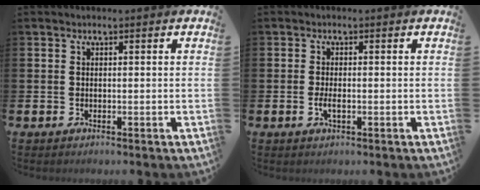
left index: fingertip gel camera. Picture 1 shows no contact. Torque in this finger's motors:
{"motor_torque": [0.53, -0.01, 0.04, 0.09]}